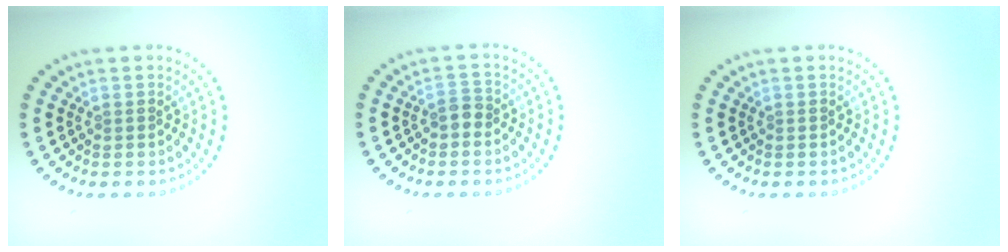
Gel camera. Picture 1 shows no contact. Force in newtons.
{"total": 1.3, "press": 1.2, "slide": 0.4}
{"total": 0.0}